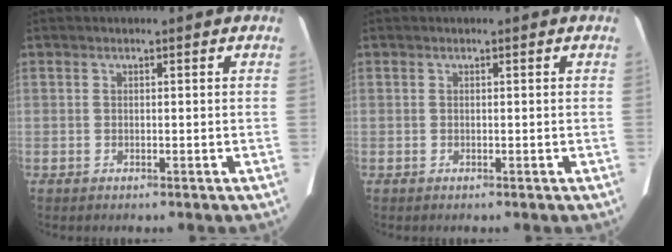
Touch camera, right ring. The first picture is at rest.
{"total": 0.0}